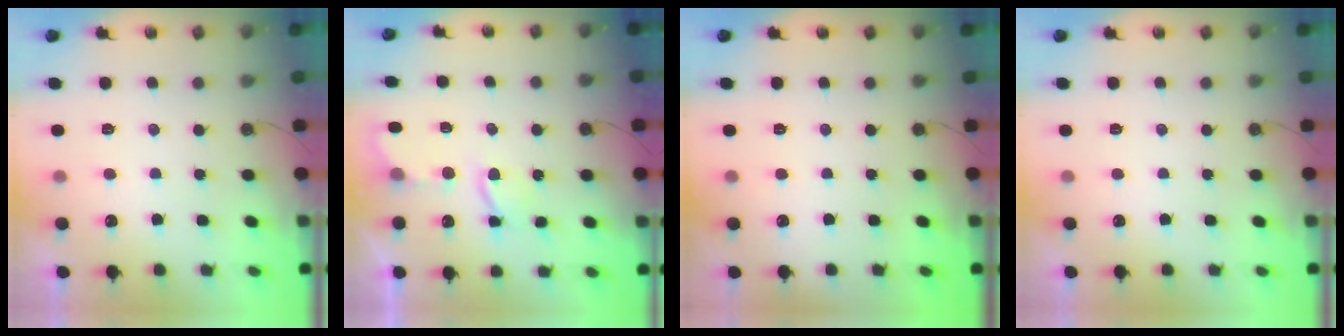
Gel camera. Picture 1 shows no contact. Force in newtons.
{"total": 4.1, "press": 4.1, "slide": 0.4}
{"total": 0.0}
{"total": 0.0}